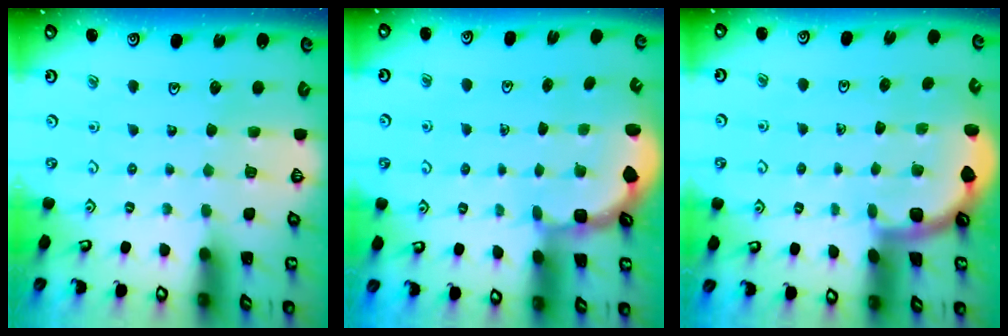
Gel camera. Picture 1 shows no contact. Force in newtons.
{"total": 2.7, "press": 2.1, "slide": 1.7}
{"total": 1.5, "press": 1.5, "slide": 0.0}